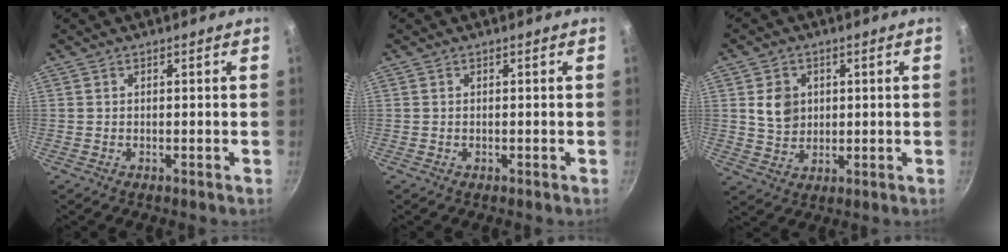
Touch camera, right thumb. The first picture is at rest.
{"total": 0.0}
{"total": 6.5, "force": [1.4, 5.4, 3.3], "torque": [-0.035, -0.006, 0.029]}